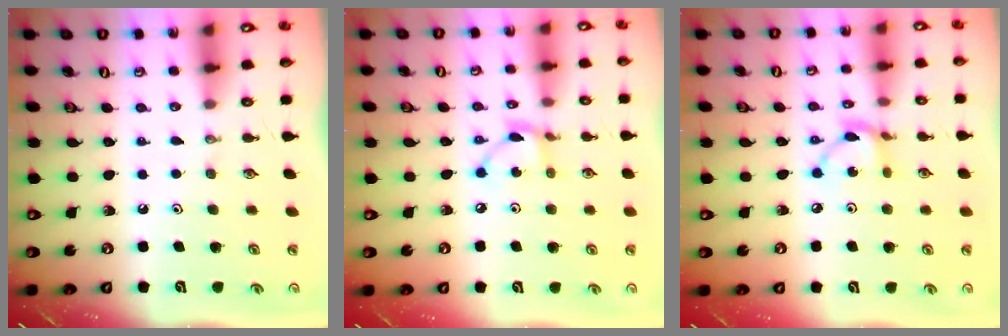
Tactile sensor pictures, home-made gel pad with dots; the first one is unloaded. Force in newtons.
{"total": 4.9, "press": 4.9, "slide": 0.1}
{"total": 6.2, "press": 6.2, "slide": 0.6}